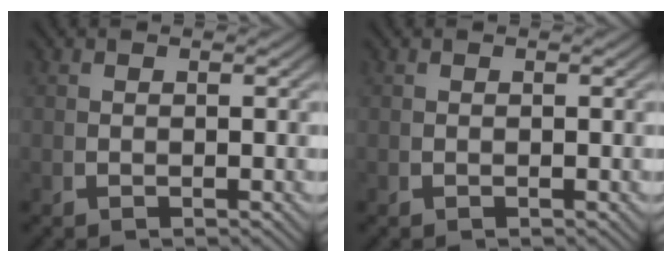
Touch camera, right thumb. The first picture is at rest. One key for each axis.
{"total": 0.0}